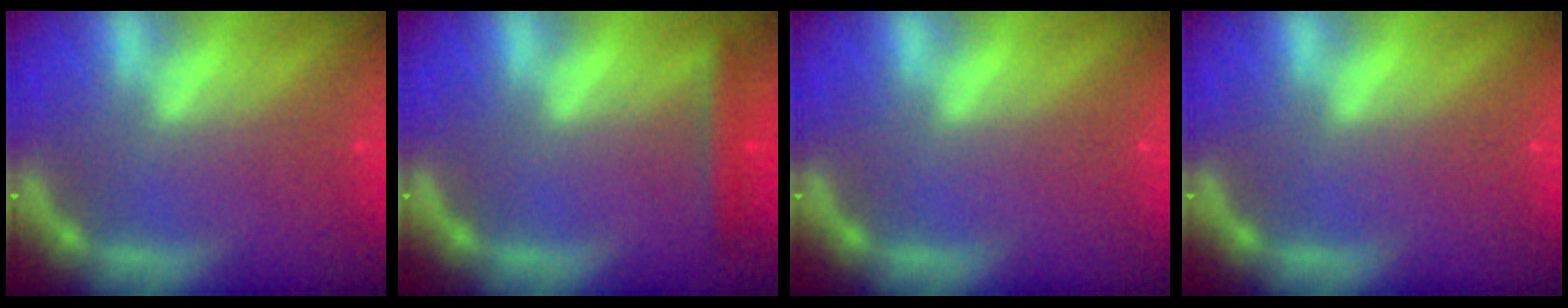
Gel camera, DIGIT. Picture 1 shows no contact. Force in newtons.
{"total": 2.4}
{"total": 0.0}
{"total": 0.0}